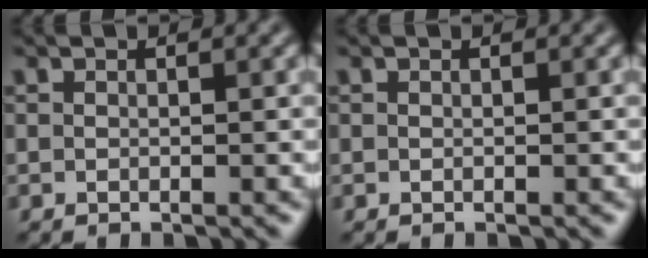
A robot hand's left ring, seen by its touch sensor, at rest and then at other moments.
{"total": 0.0}